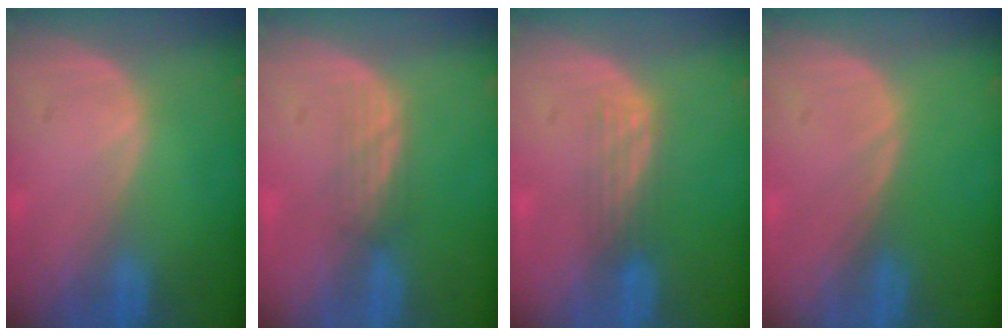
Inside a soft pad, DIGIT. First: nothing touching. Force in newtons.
{"total": 2.1, "press": 2.1, "slide": 0.3}
{"total": 2.8, "press": 2.5, "slide": 1.3}
{"total": 0.0}